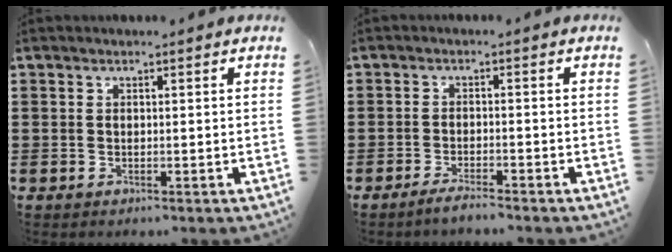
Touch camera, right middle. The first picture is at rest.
{"total": 2.1, "force": [-1.9, 0.0, 0.9], "torque": [-0.014, 0.001, -0.035]}